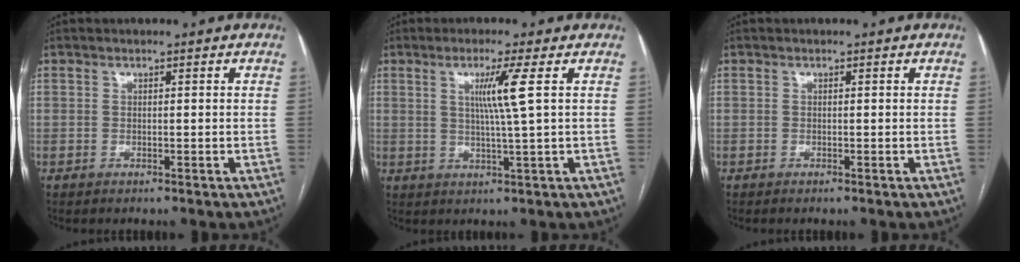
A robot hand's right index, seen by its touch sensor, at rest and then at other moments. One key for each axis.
{"total": 5.4, "fx": 1.4, "fy": -1.5, "fz": 5.0, "tx": -0.094, "ty": -0.005, "tz": 0.028}
{"total": 0.0}